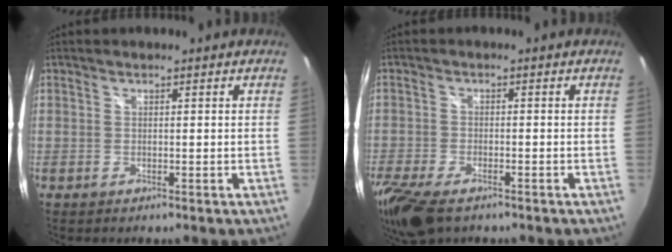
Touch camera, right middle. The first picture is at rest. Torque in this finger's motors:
{"motor_torque": [0.89, -0.88, 0.13, 0.04]}